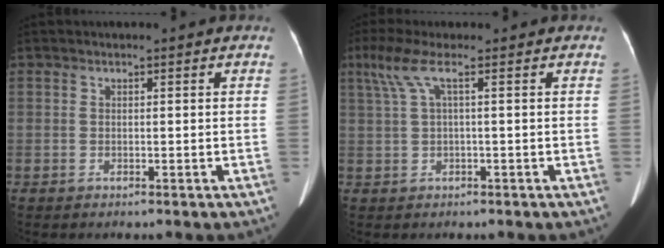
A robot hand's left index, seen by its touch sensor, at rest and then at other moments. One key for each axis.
{"total": 3.7, "fx": 1.4, "fy": -0.1, "fz": 3.4, "tx": -0.090, "ty": 0.026, "tz": 0.039}